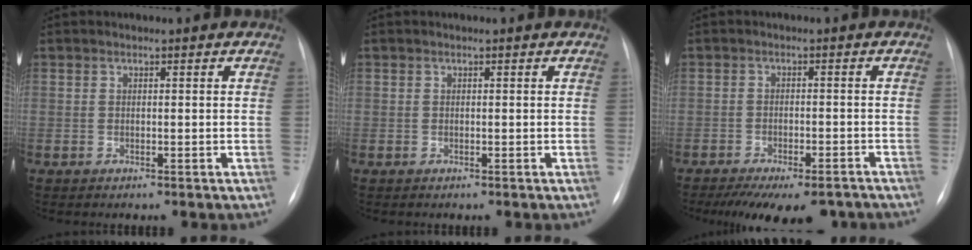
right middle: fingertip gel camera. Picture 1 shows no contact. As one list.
[{"total": 0.0}, {"total": 13.5, "force": [-10.8, 4.8, 6.6], "torque": [-0.106, -0.008, -0.142]}]